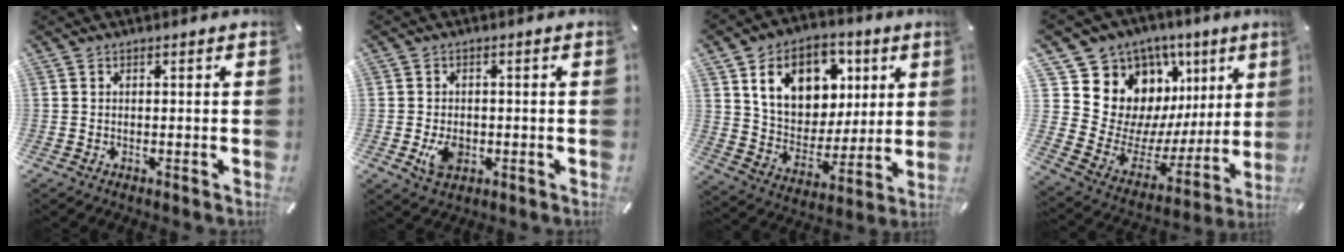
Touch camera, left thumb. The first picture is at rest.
{"total": 5.7, "force": [-1.3, 4.1, 3.8], "torque": [-0.068, -0.005, -0.024]}
{"total": 16.6, "force": [7.1, 12.6, 8.3], "torque": [-0.147, -0.014, 0.138]}
{"total": 16.2, "force": [8.0, 13.0, 5.4], "torque": [-0.081, -0.087, 0.172]}